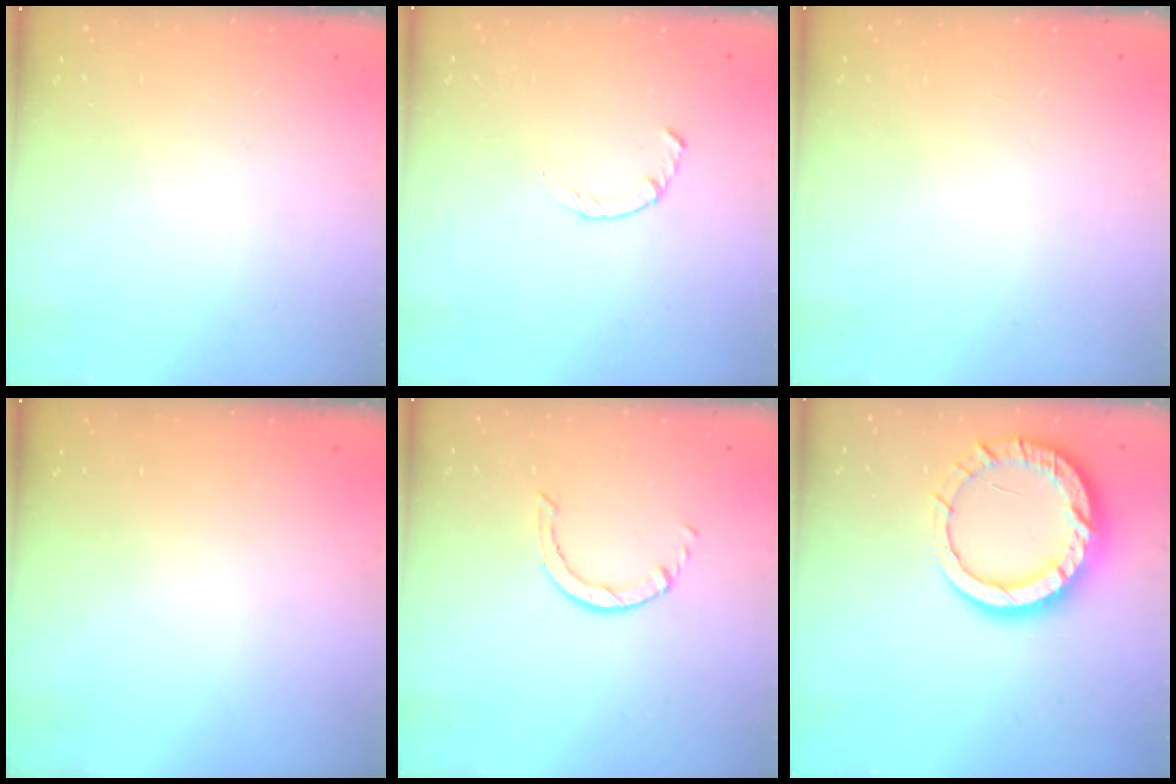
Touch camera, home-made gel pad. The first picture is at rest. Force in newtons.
{"total": 2.4, "press": 2.3, "slide": 0.4}
{"total": 2.6, "press": 2.6, "slide": 0.2}
{"total": 0.0}
{"total": 0.8, "press": 0.7, "slide": 0.2}
{"total": 14.8, "press": 14.7, "slide": 1.3}